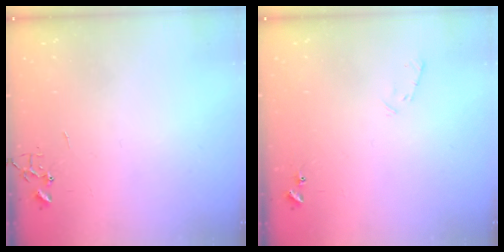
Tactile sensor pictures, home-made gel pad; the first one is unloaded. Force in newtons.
{"total": 5.3, "press": 5.2, "slide": 0.9}